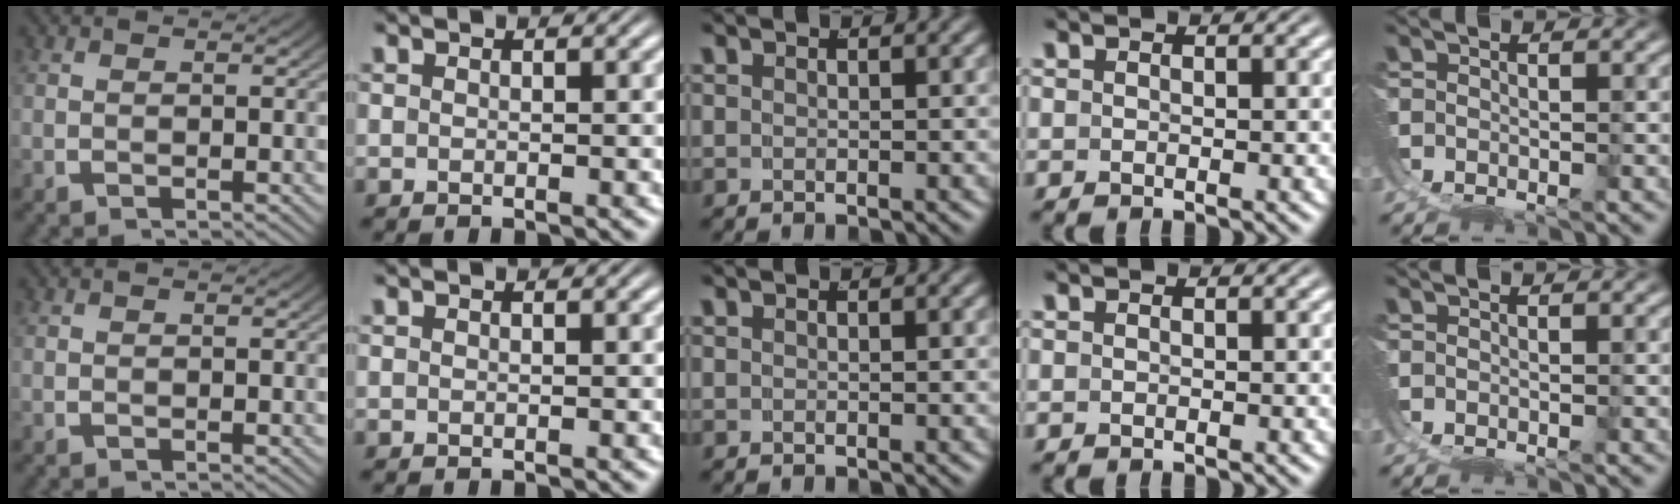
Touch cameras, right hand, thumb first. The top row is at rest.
{}